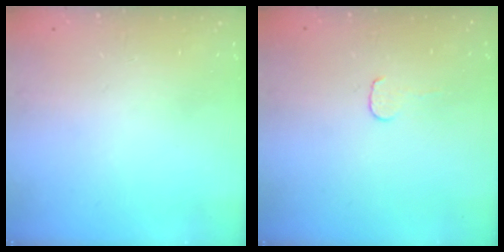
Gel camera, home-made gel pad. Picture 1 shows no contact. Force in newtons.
{"total": 3.5, "press": 3.5, "slide": 0.4}